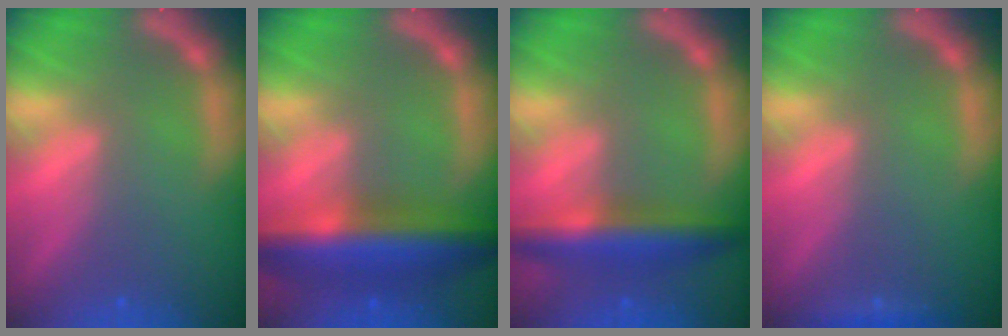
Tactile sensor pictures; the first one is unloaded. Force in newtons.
{"total": 9.0}
{"total": 5.9}
{"total": 0.9}